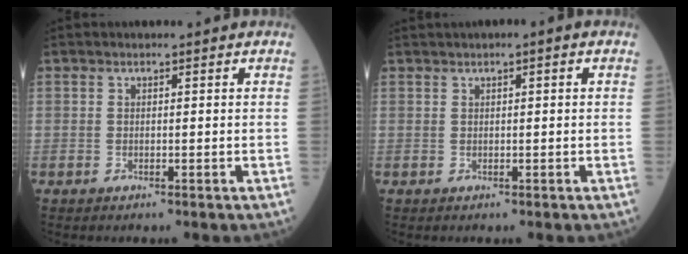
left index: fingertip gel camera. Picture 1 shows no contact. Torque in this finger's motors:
{"motor_torque": [0.41, -0.98, -0.07, 0.11]}